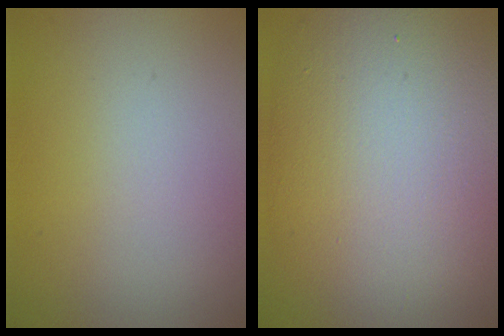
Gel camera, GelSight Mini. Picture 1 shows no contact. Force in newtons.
{"total": 11.6, "press": 11.6, "slide": 0.7}